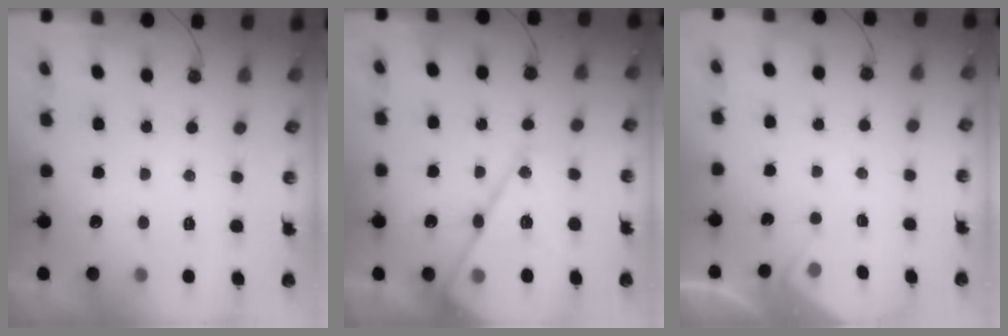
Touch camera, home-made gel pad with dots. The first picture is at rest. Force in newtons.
{"total": 16.3, "press": 16.2, "slide": 1.2}
{"total": 2.8, "press": 2.7, "slide": 0.4}